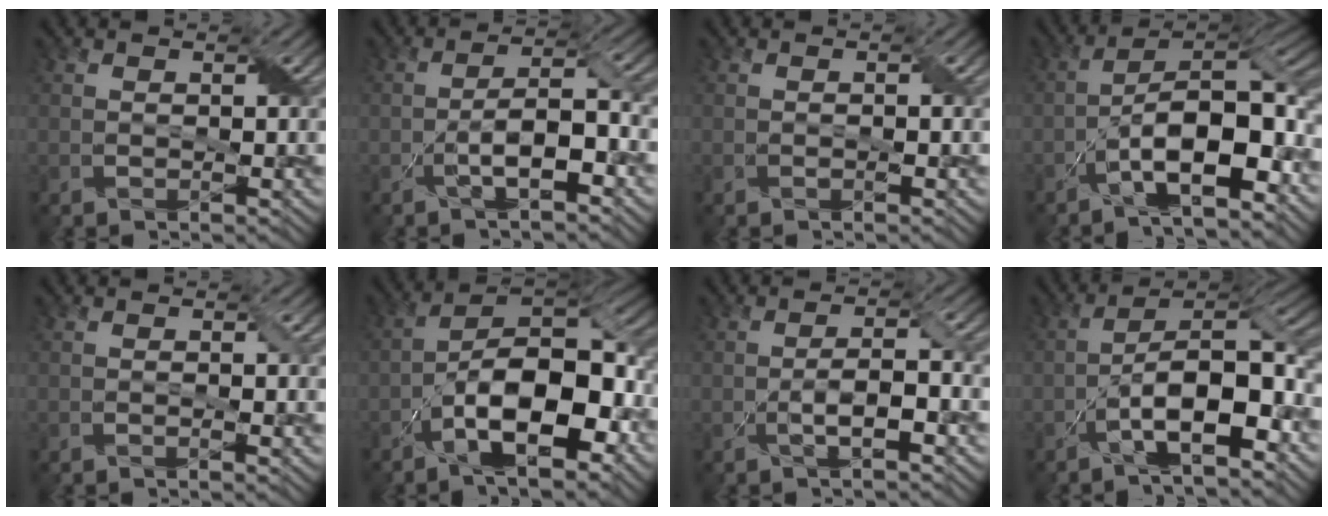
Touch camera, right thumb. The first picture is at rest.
{"total": 6.2, "force": [-2.5, 1.7, 5.4], "torque": [-0.096, 0.016, -0.048]}
{"total": 0.7, "force": [-0.3, 0.1, 0.7], "torque": [-0.014, 0.001, -0.003]}
{"total": 13.0, "force": [-5.8, 5.1, 10.4], "torque": [-0.174, -0.008, -0.107]}
{"total": 1.2, "force": [-0.4, 0.0, 1.1], "torque": [-0.021, 0.001, -0.007]}
{"total": 13.9, "force": [-5.5, 6.1, 11.2], "torque": [-0.179, -0.006, -0.108]}
{"total": 3.7, "force": [-1.5, 0.7, 3.3], "torque": [-0.062, 0.009, -0.031]}
{"total": 11.8, "force": [-5.3, 4.3, 9.6], "torque": [-0.166, -0.002, -0.095]}